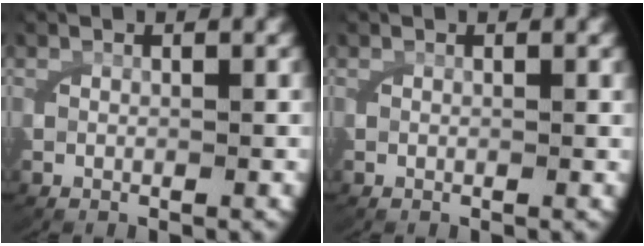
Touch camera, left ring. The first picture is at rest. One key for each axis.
{"total": 0.0}